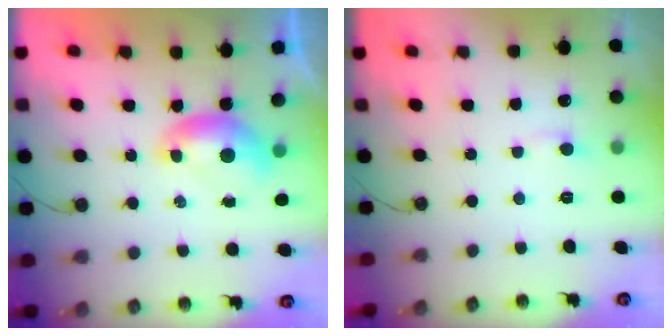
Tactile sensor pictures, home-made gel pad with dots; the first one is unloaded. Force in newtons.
{"total": 1.0, "press": 0.8, "slide": 0.5}